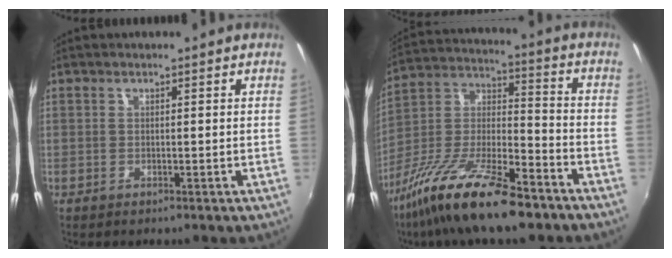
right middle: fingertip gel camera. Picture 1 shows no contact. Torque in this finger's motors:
{"motor_torque": [1.15, -0.99, 0.41, 0.21]}